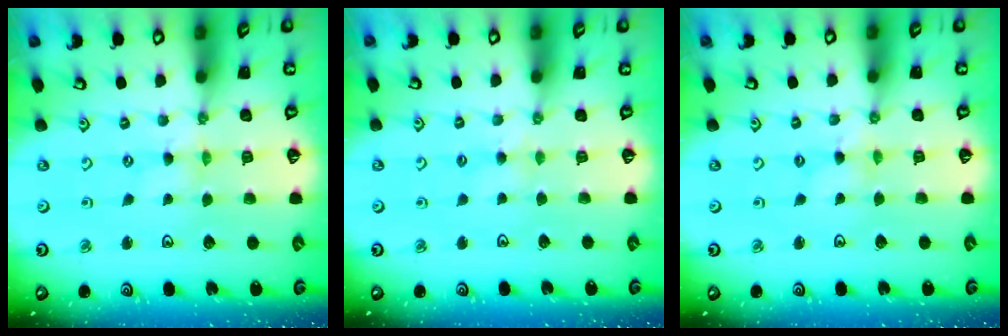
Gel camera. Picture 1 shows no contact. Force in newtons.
{"total": 2.8, "press": 2.8, "slide": 0.5}
{"total": 0.6, "press": 0.6, "slide": 0.2}